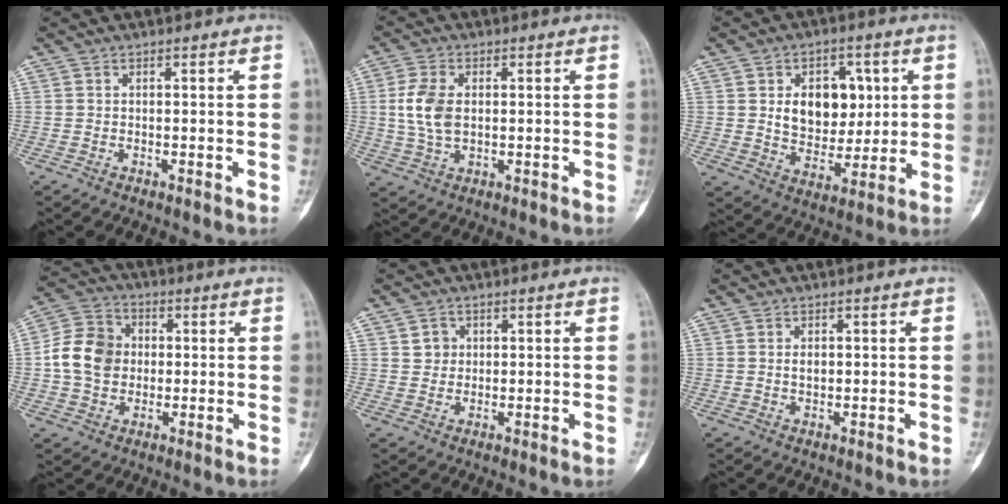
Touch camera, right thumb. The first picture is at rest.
{"total": 7.7, "force": [0.7, 4.7, 6.0], "torque": [-0.129, 0.001, 0.017]}
{"total": 12.7, "force": [2.7, 9.0, 8.6], "torque": [-0.075, -0.012, 0.051]}
{"total": 10.8, "force": [0.0, 9.0, 5.9], "torque": [-0.091, 0.019, -0.010]}
{"total": 2.8, "force": [0.9, 2.5, 0.8], "torque": [0.003, -0.003, 0.014]}
{"total": 1.5, "force": [0.2, 0.9, 1.1], "torque": [-0.012, -0.001, 0.005]}